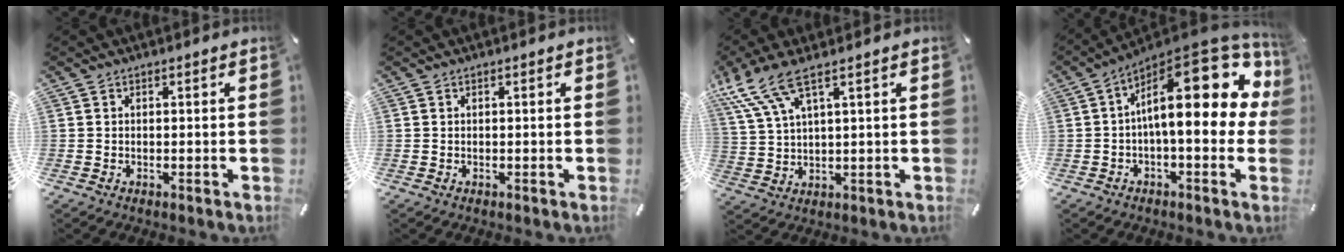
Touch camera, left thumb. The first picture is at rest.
{"total": 0.0}
{"total": 9.6, "force": [5.7, 3.1, 7.1], "torque": [-0.162, -0.015, 0.108]}
{"total": 22.7, "force": [5.4, 9.5, 19.9], "torque": [-0.299, -0.048, 0.093]}